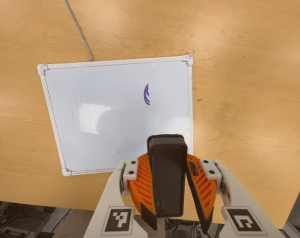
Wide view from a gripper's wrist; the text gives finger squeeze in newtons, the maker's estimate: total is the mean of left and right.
{"total": 8.0, "left": 8.4, "right": 7.5}